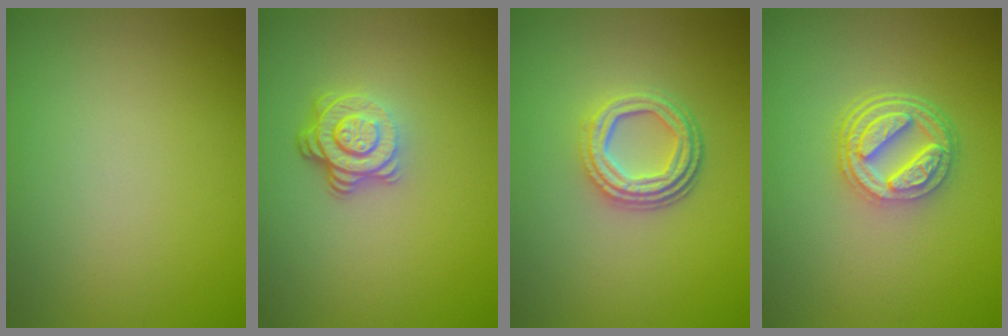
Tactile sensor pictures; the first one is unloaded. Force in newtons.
{"total": 4.0, "press": 2.8, "slide": 2.9}
{"total": 4.2, "press": 3.1, "slide": 2.7}
{"total": 4.8, "press": 3.7, "slide": 3.1}